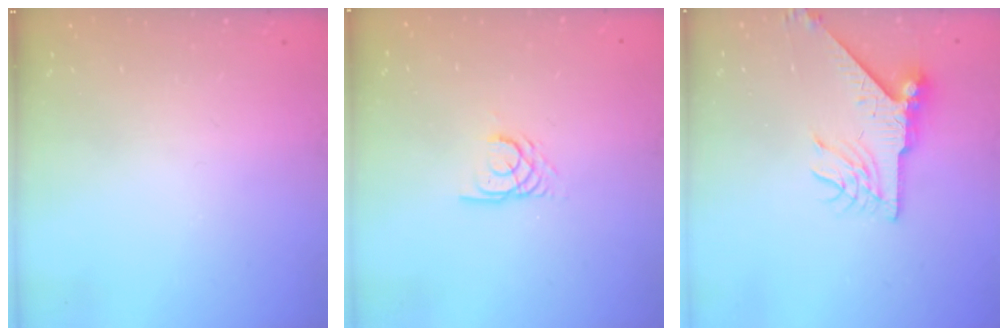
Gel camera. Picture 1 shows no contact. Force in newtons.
{"total": 3.4, "press": 3.4, "slide": 0.2}
{"total": 9.9, "press": 9.8, "slide": 1.1}